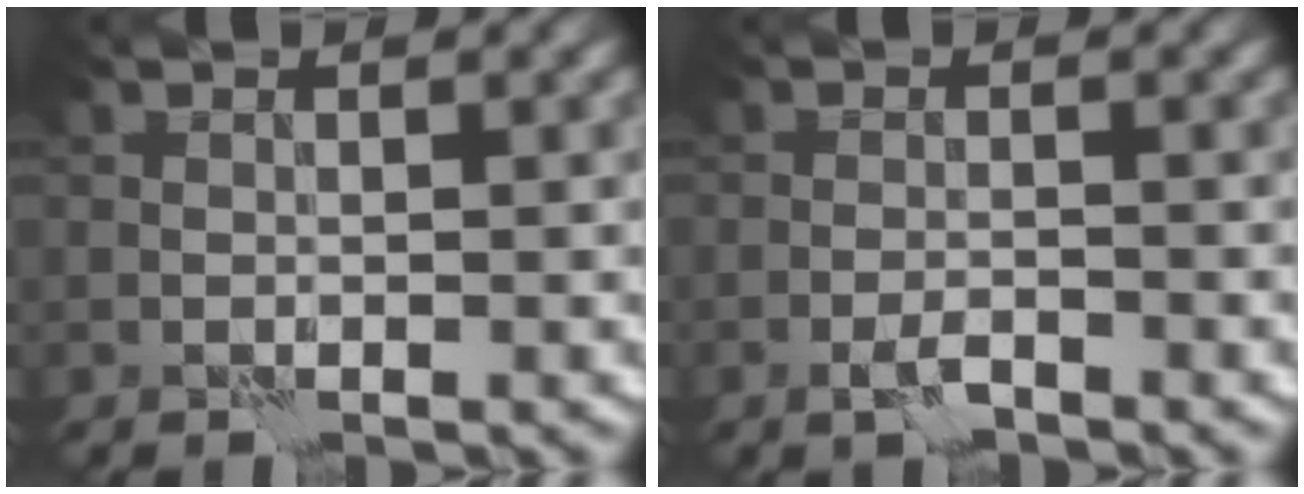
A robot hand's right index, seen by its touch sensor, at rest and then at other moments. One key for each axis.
{"total": 1.6, "fx": -1.2, "fy": 0.2, "fz": 1.1, "tx": -0.024, "ty": 0.002, "tz": -0.024}